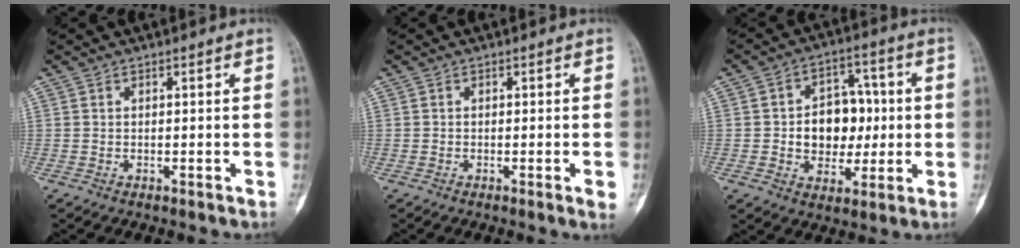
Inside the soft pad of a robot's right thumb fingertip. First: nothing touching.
{"total": 1.9, "force": [-0.7, 0.0, 1.8], "torque": [-0.026, -0.004, -0.010]}
{"total": 12.0, "force": [0.0, 9.0, 7.8], "torque": [-0.066, 0.022, 0.005]}